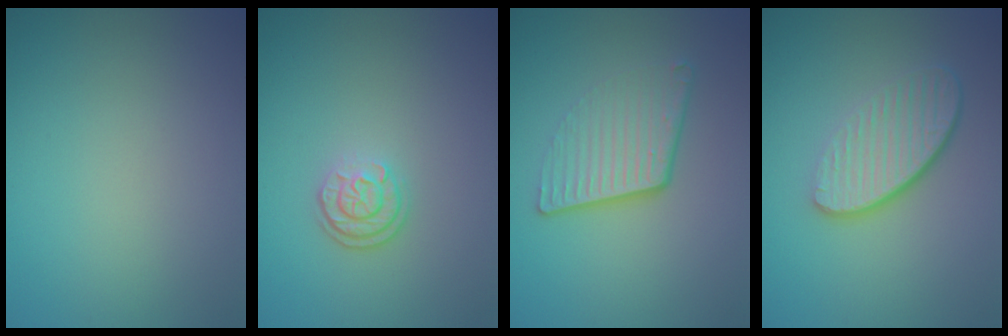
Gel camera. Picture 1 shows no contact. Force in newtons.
{"total": 2.2, "press": 1.8, "slide": 1.3}
{"total": 4.2, "press": 2.7, "slide": 3.2}
{"total": 4.5, "press": 3.0, "slide": 3.5}